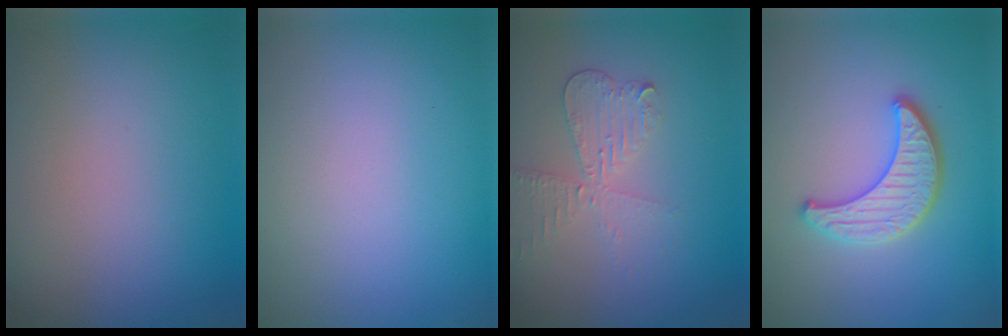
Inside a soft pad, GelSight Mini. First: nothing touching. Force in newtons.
{"total": 0.0}
{"total": 3.3, "press": 2.8, "slide": 1.6}
{"total": 3.8, "press": 3.6, "slide": 1.2}